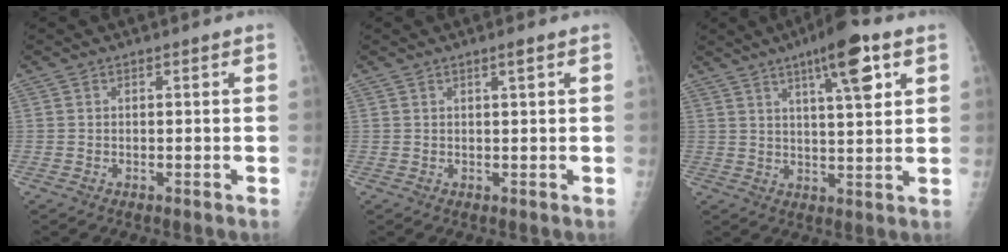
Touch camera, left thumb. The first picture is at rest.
{"total": 1.3, "force": [0.7, -0.1, 1.0], "torque": [-0.018, -0.003, 0.013]}
{"total": 10.9, "force": [5.5, 2.3, 9.1], "torque": [-0.131, -0.020, 0.081]}